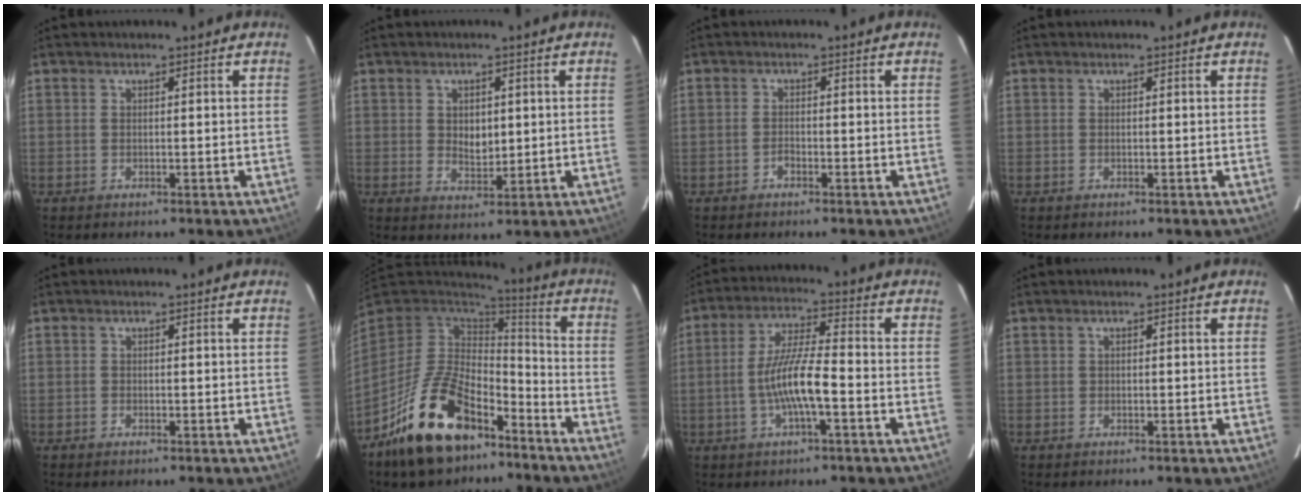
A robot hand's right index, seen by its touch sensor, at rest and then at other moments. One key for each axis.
{"total": 4.1, "fx": 0.5, "fy": 2.9, "fz": 2.8, "tx": -0.043, "ty": 0.000, "tz": 0.012}
{"total": 1.2, "fx": -0.9, "fy": 0.5, "fz": 0.5, "tx": -0.009, "ty": 0.003, "tz": -0.017}
{"total": 0.0}
{"total": 0.7, "fx": -0.6, "fy": 0.4, "fz": 0.1, "tx": -0.004, "ty": 0.000, "tz": -0.011}
{"total": 20.0, "fx": -12.1, "fy": 10.5, "fz": 12.0, "tx": -0.245, "ty": -0.003, "tz": -0.197}
{"total": 9.2, "fx": -2.9, "fy": 1.1, "fz": 8.7, "tx": -0.174, "ty": 0.003, "tz": -0.054}
{"total": 0.0}